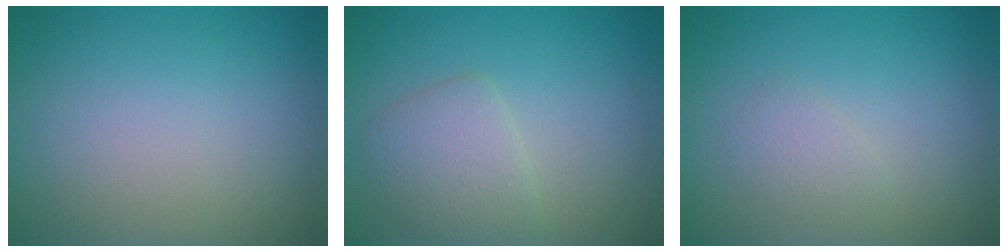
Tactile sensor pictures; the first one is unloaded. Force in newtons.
{"total": 2.9, "press": 2.9, "slide": 0.2}
{"total": 1.1, "press": 1.1, "slide": 0.1}